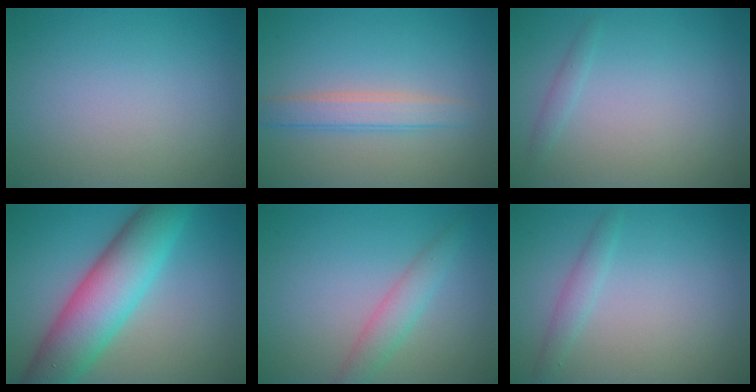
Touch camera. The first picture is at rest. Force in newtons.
{"total": 2.6, "press": 2.6, "slide": 0.0}
{"total": 0.8, "press": 0.8, "slide": 0.1}
{"total": 9.4, "press": 9.4, "slide": 0.1}
{"total": 2.5, "press": 2.5, "slide": 0.1}
{"total": 1.3, "press": 1.3, "slide": 0.1}